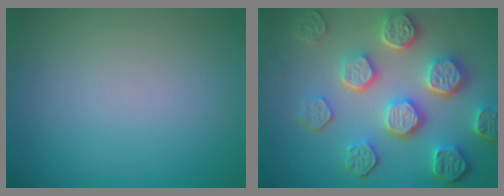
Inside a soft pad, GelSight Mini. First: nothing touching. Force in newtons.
{"total": 8.1, "press": 6.1, "slide": 5.3}